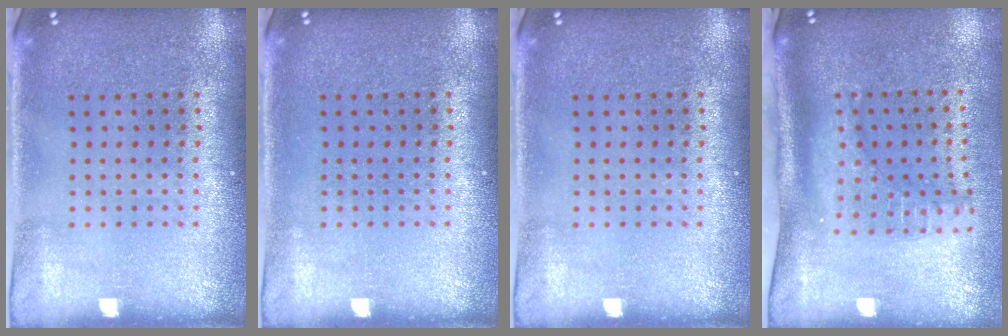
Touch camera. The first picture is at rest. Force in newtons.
{"total": 0.0}
{"total": 0.0}
{"total": 2.2, "press": 1.6, "slide": 1.5}